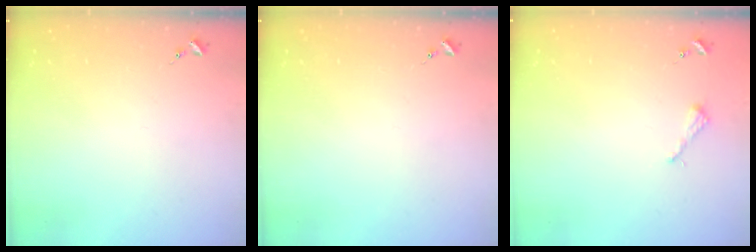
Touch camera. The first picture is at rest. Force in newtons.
{"total": 0.0}
{"total": 2.6, "press": 2.6, "slide": 0.3}